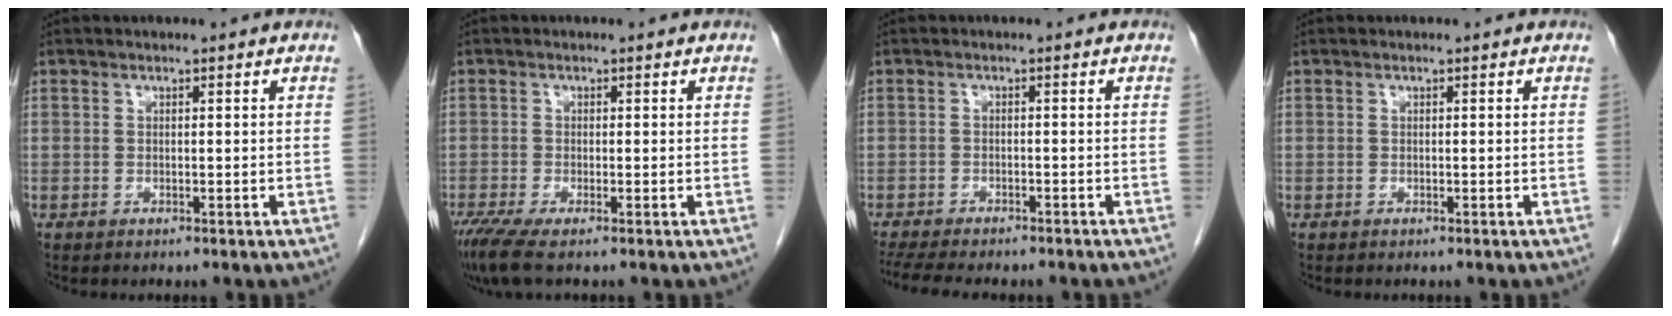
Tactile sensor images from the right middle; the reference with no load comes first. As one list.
[{"total": 4.1, "force": [-2.6, 0.5, 3.1], "torque": [-0.060, -0.013, -0.051]}, {"total": 11.9, "force": [-10.1, 3.0, 5.6], "torque": [-0.094, -0.008, -0.138]}, {"total": 0.0}]